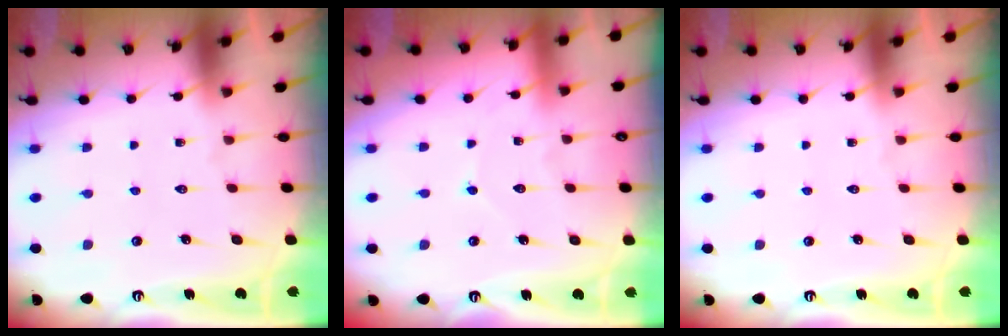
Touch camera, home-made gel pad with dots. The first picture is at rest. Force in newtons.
{"total": 4.4, "press": 4.4, "slide": 0.4}
{"total": 0.0}